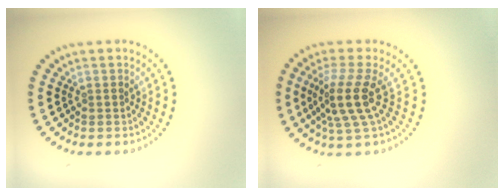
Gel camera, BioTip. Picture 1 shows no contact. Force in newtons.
{"total": 4.0, "press": 2.9, "slide": 2.8}